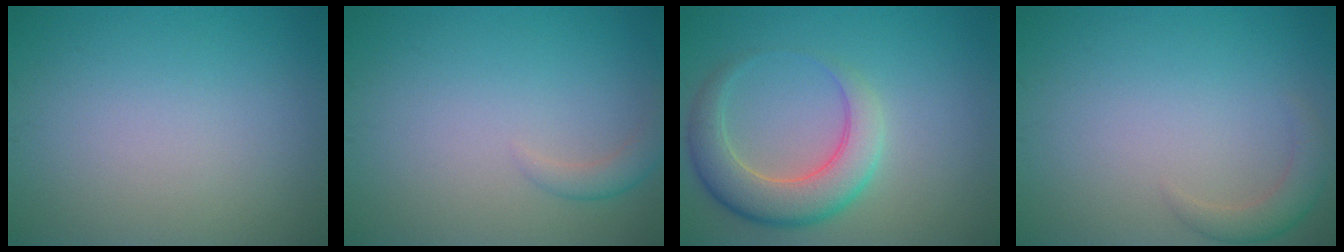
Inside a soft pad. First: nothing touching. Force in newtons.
{"total": 1.5, "press": 1.5, "slide": 0.1}
{"total": 5.7, "press": 5.7, "slide": 0.3}
{"total": 2.2, "press": 2.2, "slide": 0.2}